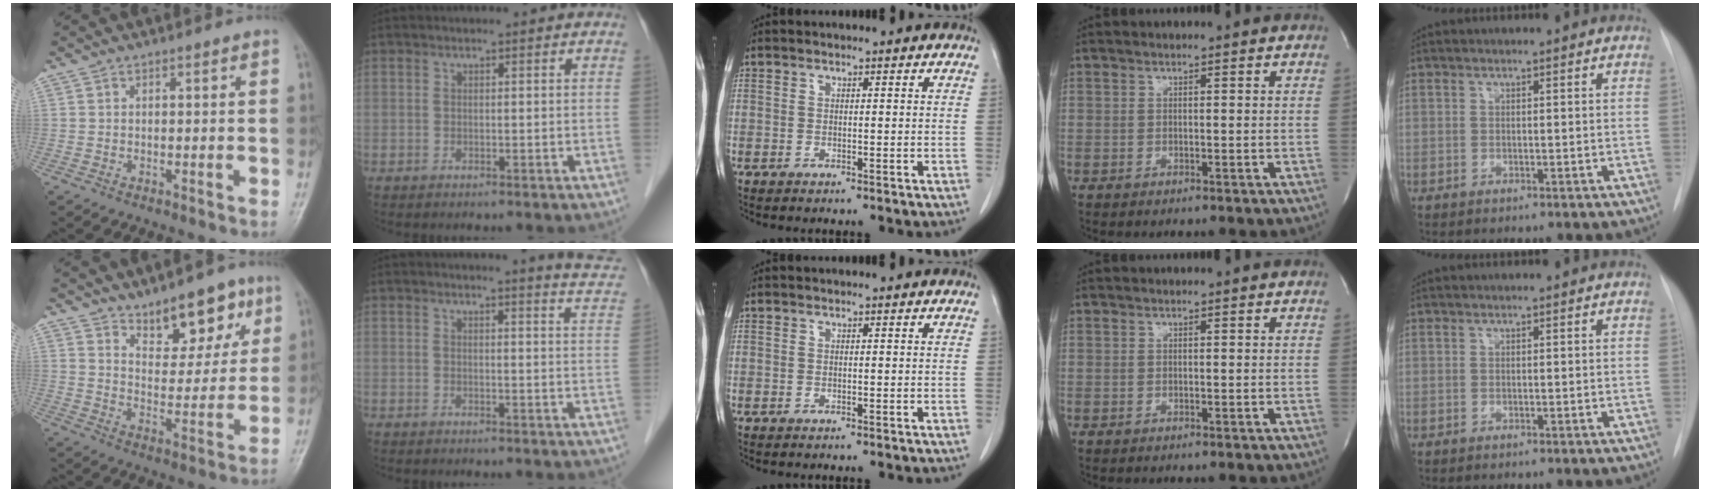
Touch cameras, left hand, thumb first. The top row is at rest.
{"thumb": {"total": 11.3, "force": [7.3, 5.5, 6.6], "torque": [-0.056, -0.049, 0.117]}, "index": {"total": 7.2, "force": [6.8, -0.5, 2.1], "torque": [-0.022, -0.048, 0.050]}}